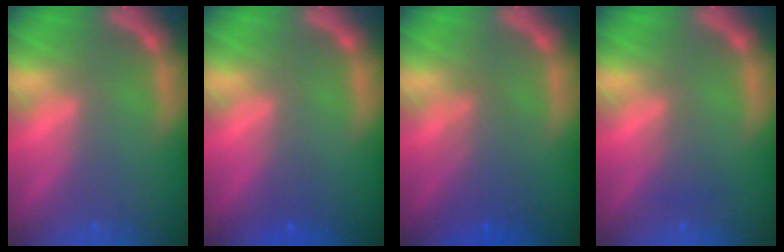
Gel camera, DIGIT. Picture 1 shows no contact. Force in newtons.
{"total": 1.0}
{"total": 3.5}
{"total": 1.5}